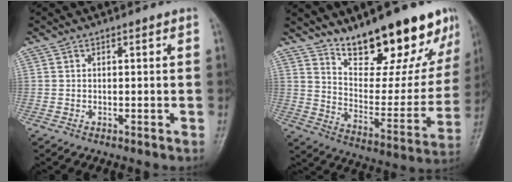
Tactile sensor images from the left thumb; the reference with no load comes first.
{"total": 21.4, "force": [15.5, 7.8, 12.6], "torque": [-0.121, -0.098, 0.243]}